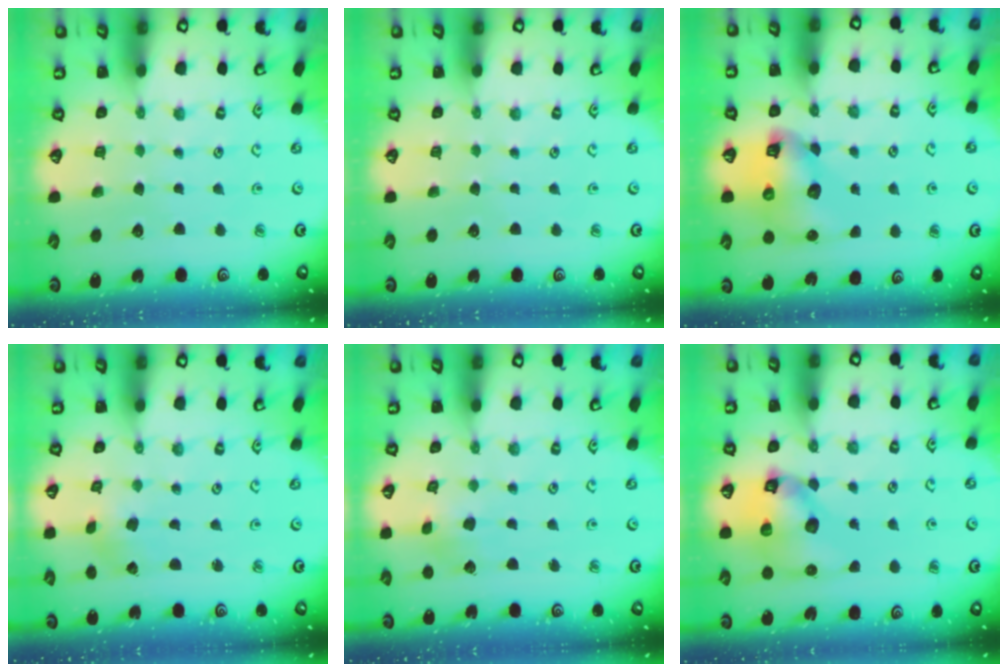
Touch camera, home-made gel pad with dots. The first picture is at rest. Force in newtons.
{"total": 0.0}
{"total": 9.4, "press": 9.4, "slide": 1.0}
{"total": 0.5, "press": 0.5, "slide": 0.1}
{"total": 4.2, "press": 4.1, "slide": 0.5}
{"total": 11.8, "press": 11.7, "slide": 1.9}